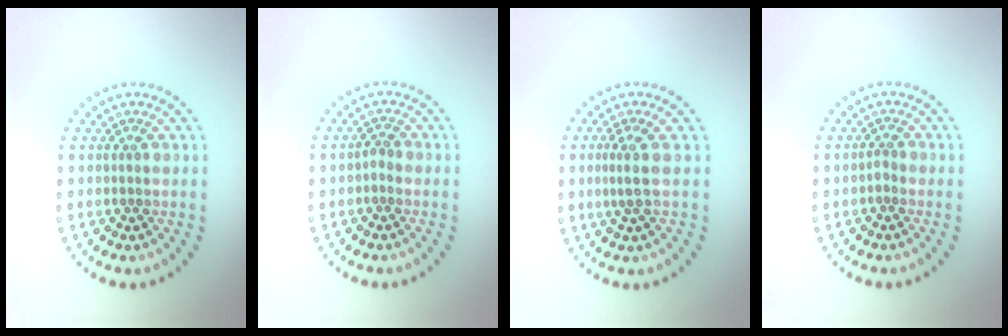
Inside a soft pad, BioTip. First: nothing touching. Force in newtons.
{"total": 0.9, "press": 0.7, "slide": 0.5}
{"total": 2.1, "press": 1.6, "slide": 1.4}
{"total": 0.9, "press": 0.6, "slide": 0.6}